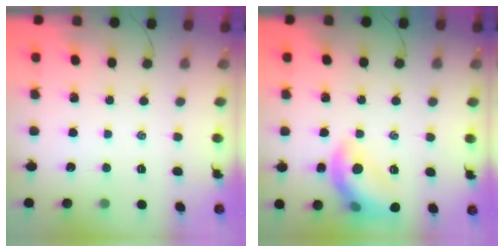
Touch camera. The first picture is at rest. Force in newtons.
{"total": 13.6, "press": 13.6, "slide": 0.9}